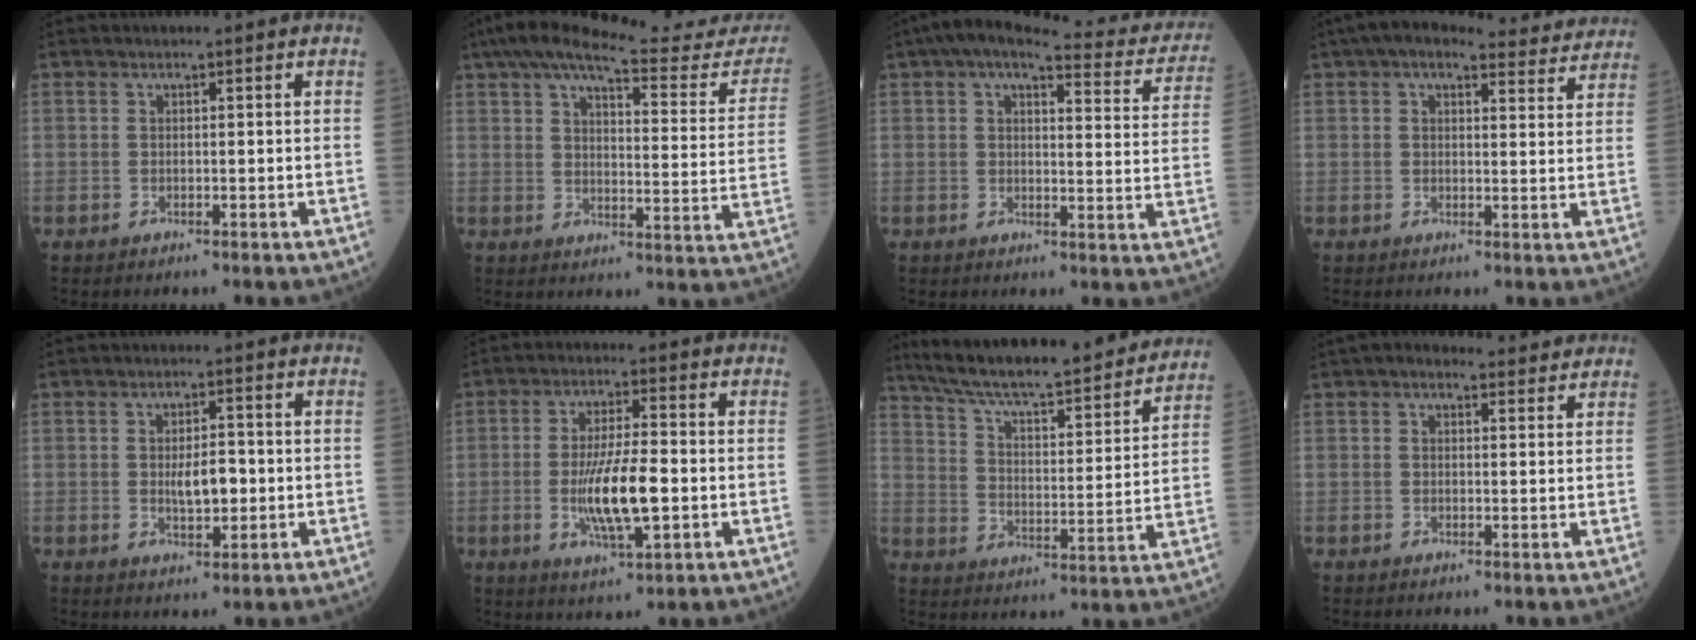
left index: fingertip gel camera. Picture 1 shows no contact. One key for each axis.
{"total": 24.6, "fx": 22.2, "fy": 2.4, "fz": 10.1, "tx": -0.151, "ty": -0.047, "tz": 0.273}
{"total": 18.3, "fx": 16.0, "fy": 4.0, "fz": 7.8, "tx": -0.091, "ty": 0.002, "tz": 0.179}
{"total": 13.4, "fx": 12.0, "fy": 3.8, "fz": 4.5, "tx": -0.041, "ty": 0.033, "tz": 0.136}
{"total": 4.6, "fx": -0.4, "fy": 1.8, "fz": 4.3, "tx": -0.075, "ty": -0.003, "tz": -0.004}
{"total": 9.7, "fx": -1.7, "fy": 1.8, "fz": 9.4, "tx": -0.184, "ty": -0.012, "tz": -0.030}
{"total": 26.4, "fx": 23.2, "fy": 3.7, "fz": 12.1, "tx": -0.194, "ty": -0.014, "tz": 0.321}
{"total": 5.2, "fx": 4.5, "fy": 1.9, "fz": 1.8, "tx": -0.023, "ty": 0.027, "tz": 0.056}